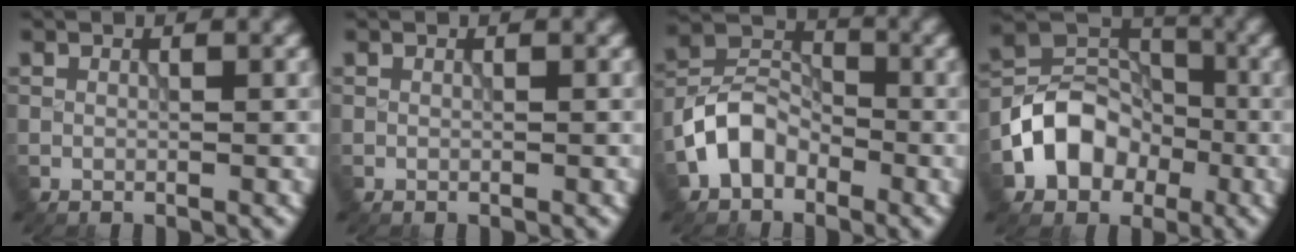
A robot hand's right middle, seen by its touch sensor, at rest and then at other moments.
{"total": 0.0}
{"total": 5.0, "force": [-2.5, 3.5, 2.5], "torque": [-0.049, 0.009, -0.059]}
{"total": 6.5, "force": [-2.7, 5.1, 3.0], "torque": [-0.031, 0.007, -0.054]}